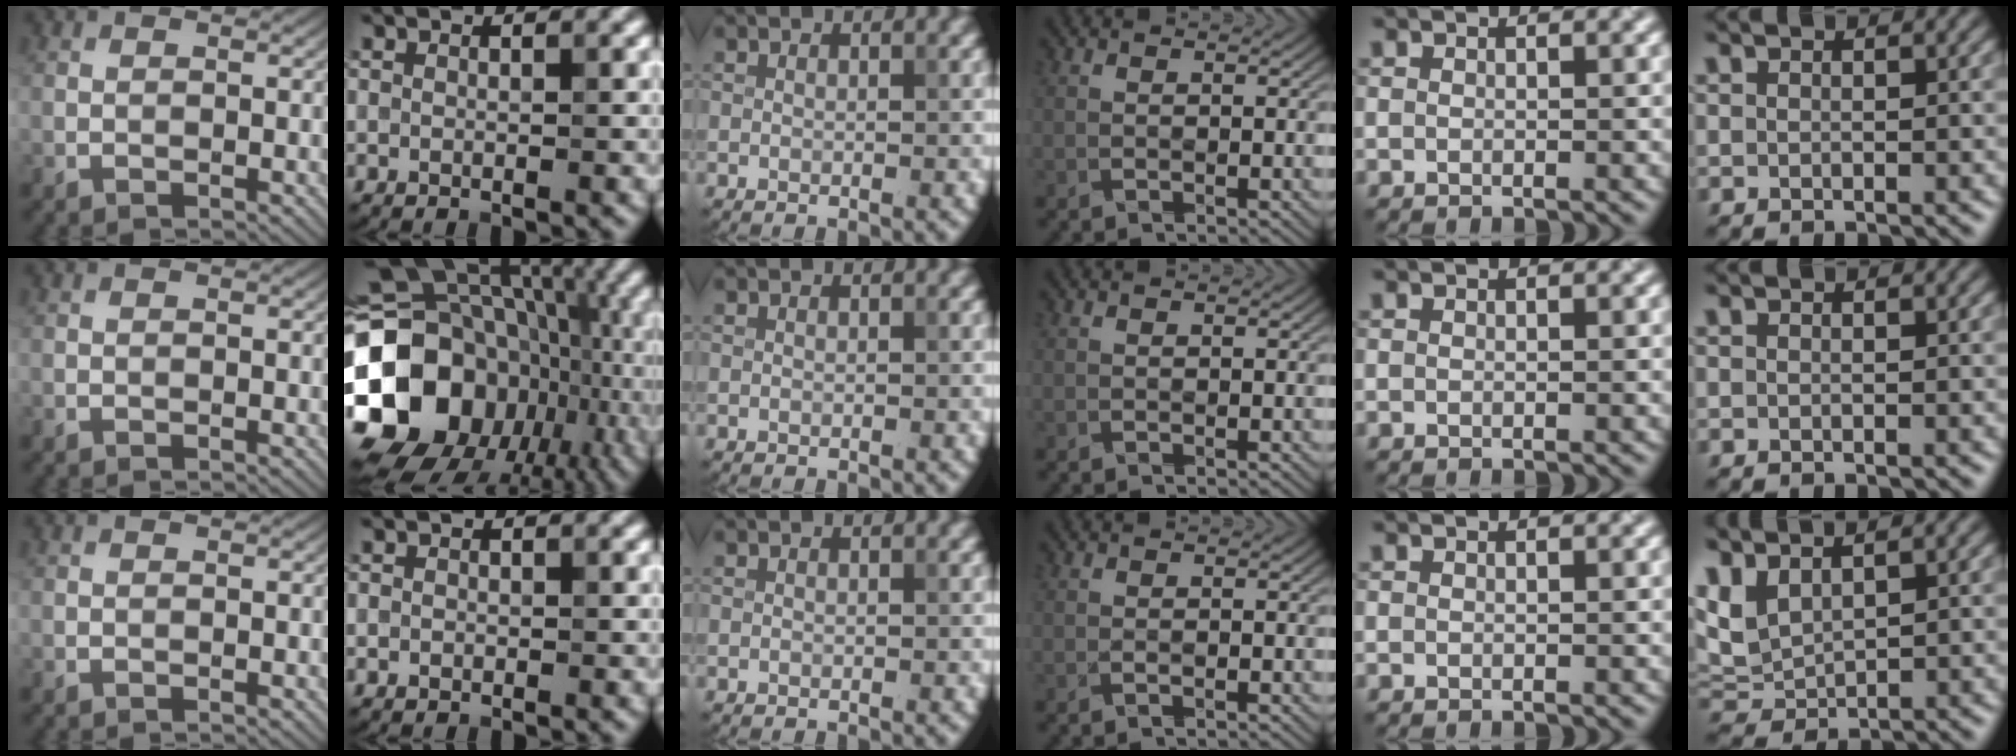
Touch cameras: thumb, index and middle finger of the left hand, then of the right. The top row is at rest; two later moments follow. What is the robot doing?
{"motion": "fold", "object": "aluminum foil"}